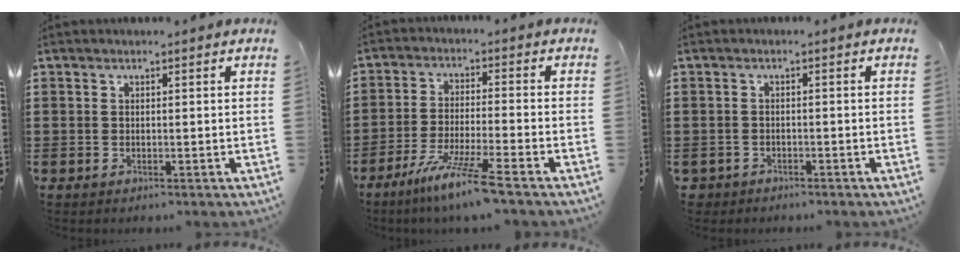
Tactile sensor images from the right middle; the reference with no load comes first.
{"total": 7.7, "force": [-6.0, -0.6, 4.8], "torque": [-0.101, -0.020, -0.114]}
{"total": 1.4, "force": [-1.3, 0.6, -0.1], "torque": [-0.005, -0.002, -0.030]}